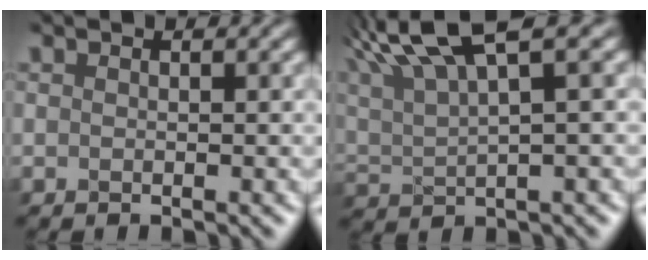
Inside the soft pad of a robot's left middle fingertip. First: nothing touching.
{"total": 6.5, "force": [4.2, 1.1, 4.8], "torque": [-0.103, 0.027, 0.098]}